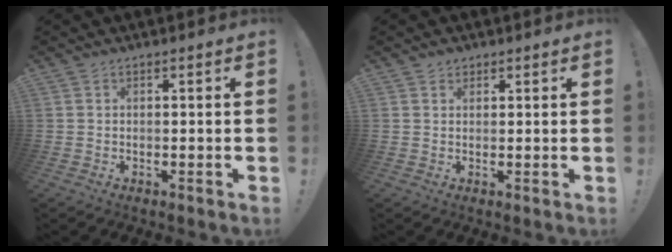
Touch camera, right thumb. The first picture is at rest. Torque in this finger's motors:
{"motor_torque": [0.00, 0.00, 0.01, -0.01, 0.00]}